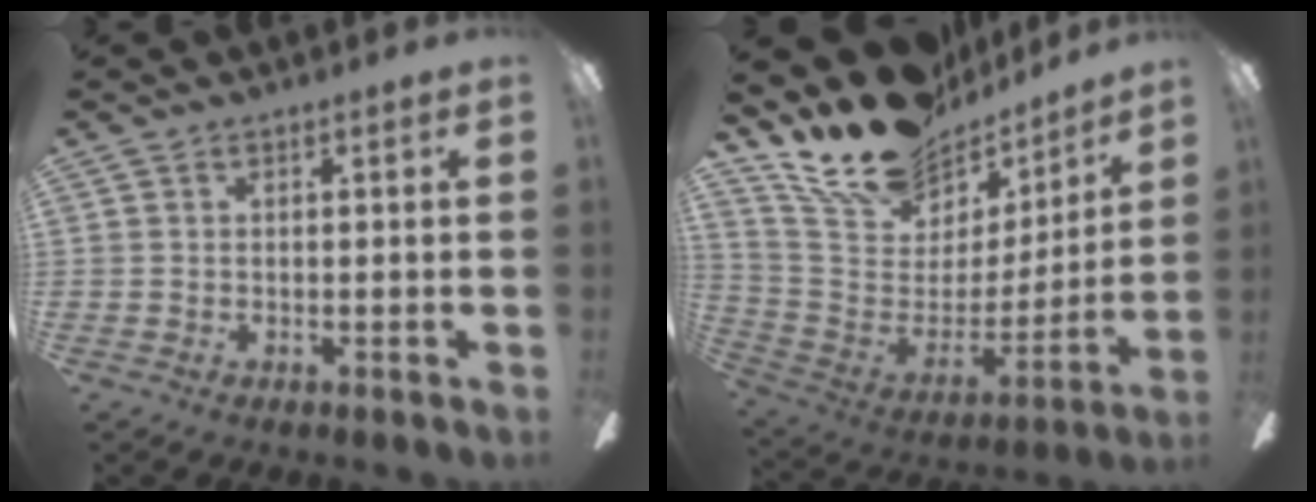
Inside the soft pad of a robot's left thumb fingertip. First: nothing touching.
{"total": 20.3, "force": [16.5, 9.6, 7.1], "torque": [-0.133, -0.119, 0.303]}